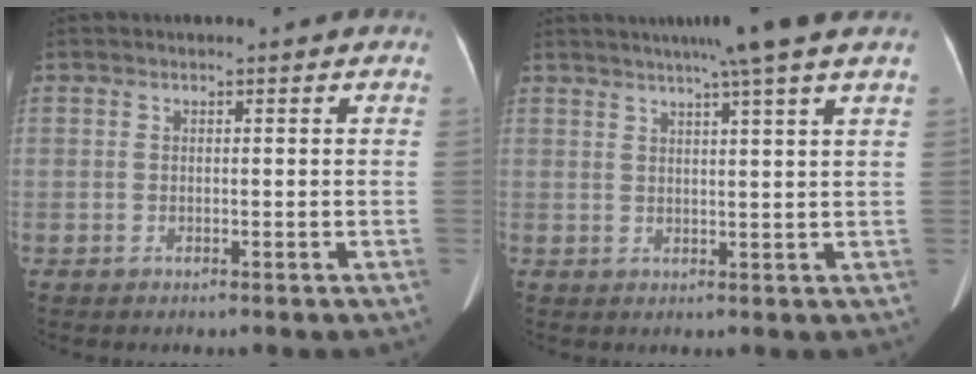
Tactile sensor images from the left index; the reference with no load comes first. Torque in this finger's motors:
{"motor_torque": [0.58, -1.56, 0.39, 0.06]}